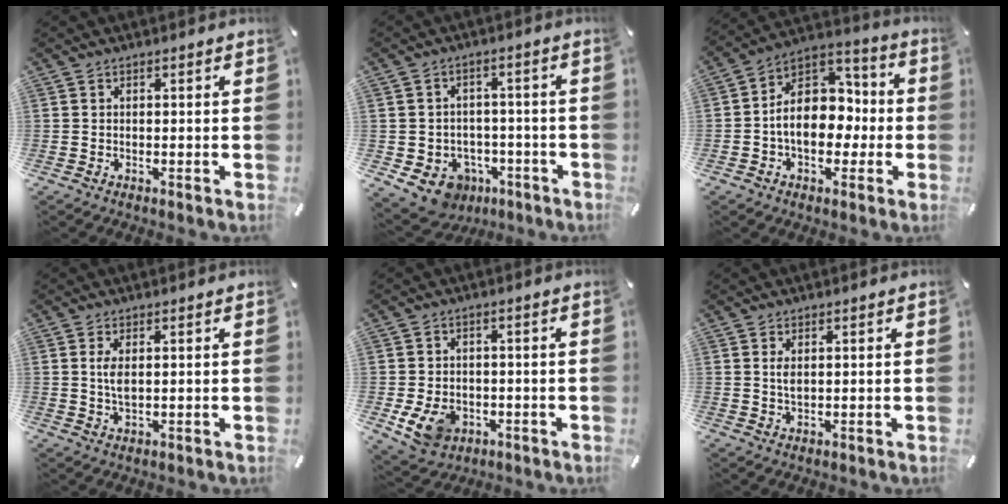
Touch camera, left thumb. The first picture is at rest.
{"total": 8.3, "force": [-4.1, 6.6, 2.8], "torque": [-0.054, 0.027, -0.070]}
{"total": 14.0, "force": [-2.1, 10.6, 8.9], "torque": [-0.133, 0.012, -0.036]}
{"total": 3.4, "force": [0.7, 1.4, 3.1], "torque": [-0.063, -0.002, 0.006]}
{"total": 7.9, "force": [-2.2, 6.4, 4.1], "torque": [-0.084, 0.006, -0.041]}
{"total": 2.3, "force": [0.6, 1.0, 2.0], "torque": [-0.034, 0.000, 0.008]}